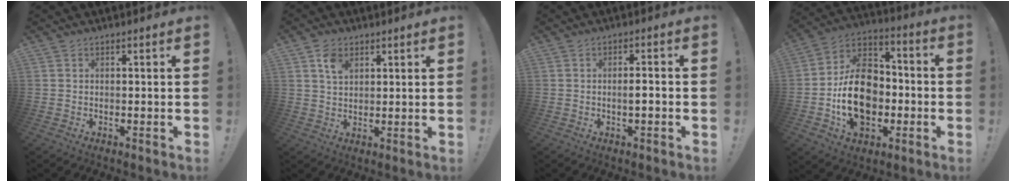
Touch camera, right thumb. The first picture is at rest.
{"total": 5.5, "force": [3.0, 3.6, 2.9], "torque": [-0.047, -0.007, 0.055]}
{"total": 3.0, "force": [-1.1, 0.3, 2.8], "torque": [-0.045, 0.001, -0.021]}
{"total": 19.7, "force": [-3.1, 14.6, 12.8], "torque": [-0.215, 0.029, -0.043]}